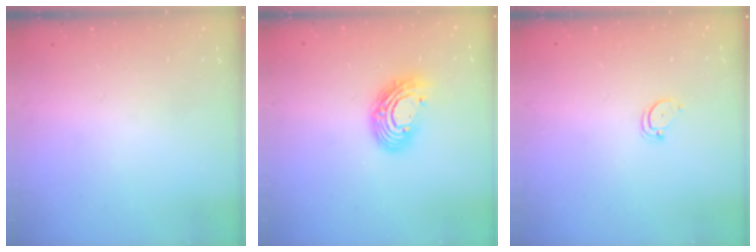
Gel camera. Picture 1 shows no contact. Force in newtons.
{"total": 11.9, "press": 11.9, "slide": 1.0}
{"total": 2.6, "press": 2.6, "slide": 0.1}